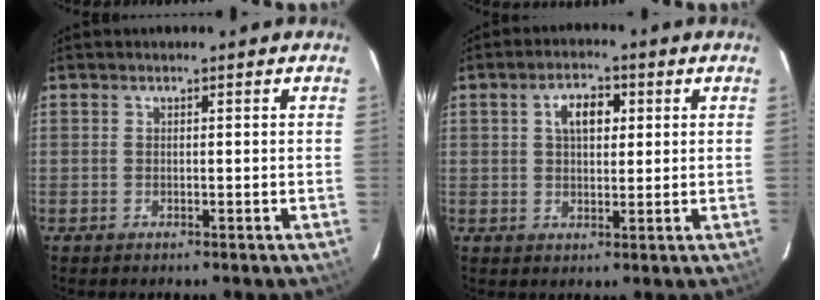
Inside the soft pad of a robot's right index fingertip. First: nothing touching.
{"total": 5.3, "force": [1.6, 3.1, 4.0], "torque": [-0.067, 0.016, 0.029]}